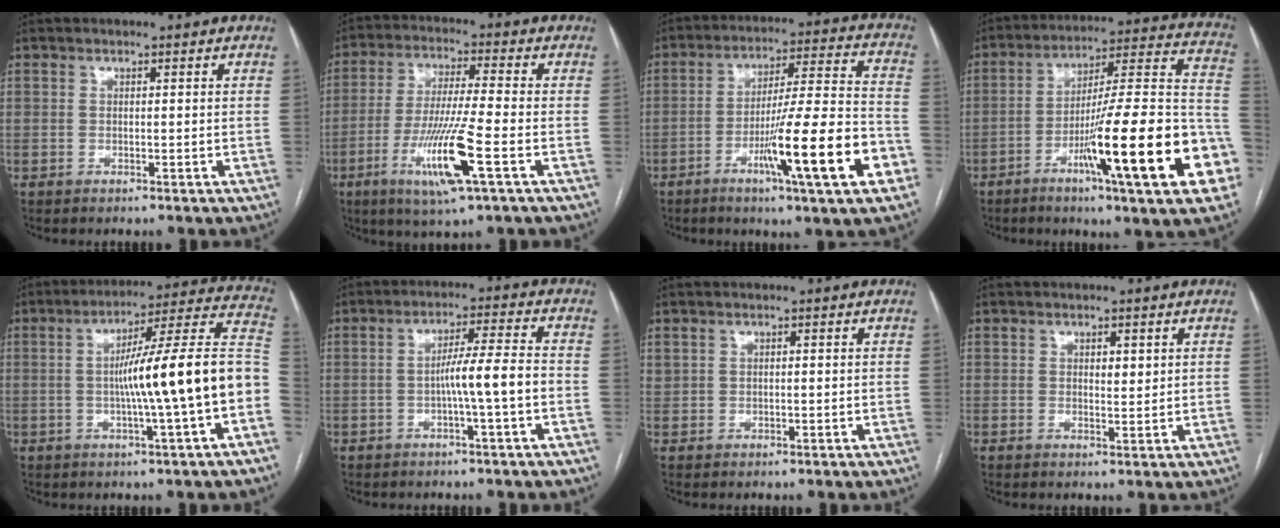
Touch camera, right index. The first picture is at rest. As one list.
[{"total": 12.2, "force": [-4.5, -0.2, 11.3], "torque": [-0.225, -0.020, -0.085]}, {"total": 18.2, "force": [-7.2, 0.1, 16.7], "torque": [-0.254, -0.009, -0.110]}, {"total": 25.6, "force": [-9.4, 1.2, 23.8], "torque": [-0.288, -0.007, -0.144]}, {"total": 17.1, "force": [-2.4, -0.7, 16.9], "torque": [-0.242, 0.027, -0.041]}, {"total": 6.1, "force": [-1.6, -0.8, 5.9], "torque": [-0.096, 0.012, -0.025]}, {"total": 0.9, "force": [0.6, 0.6, 0.1], "torque": [0.004, 0.007, 0.010]}, {"total": 1.7, "force": [0.8, 0.7, 1.4], "torque": [-0.021, -0.005, 0.012]}]